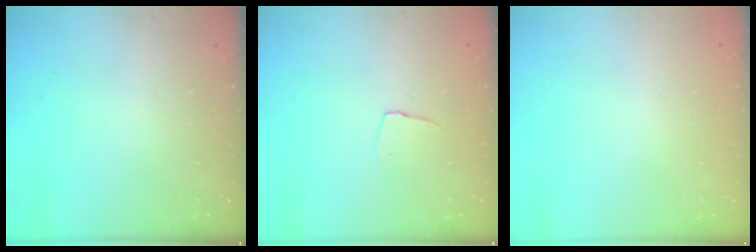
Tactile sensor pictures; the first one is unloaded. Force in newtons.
{"total": 3.6, "press": 3.6, "slide": 0.3}
{"total": 0.8, "press": 0.4, "slide": 0.7}